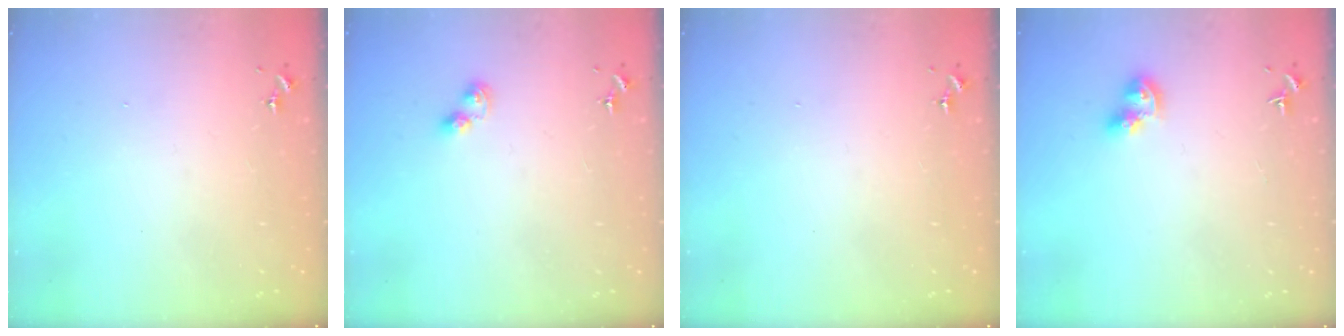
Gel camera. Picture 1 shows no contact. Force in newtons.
{"total": 4.6, "press": 4.6, "slide": 0.6}
{"total": 0.0}
{"total": 7.9, "press": 7.9, "slide": 0.4}